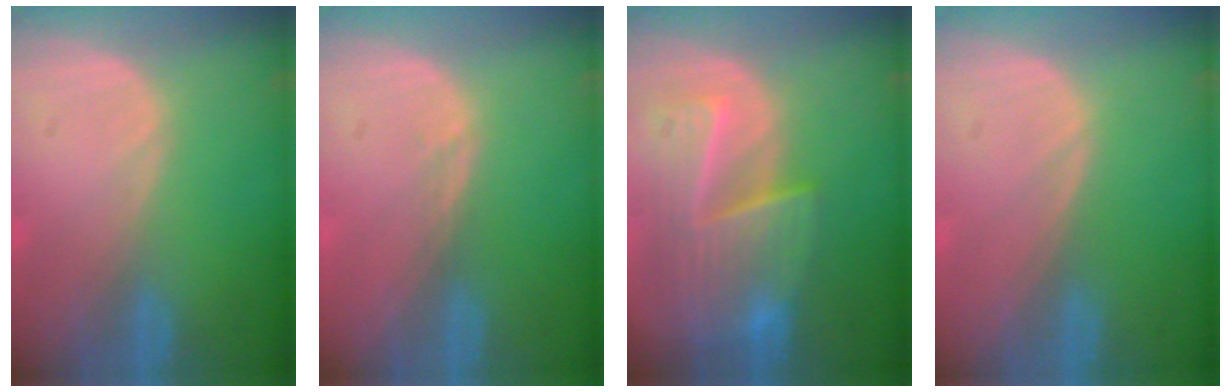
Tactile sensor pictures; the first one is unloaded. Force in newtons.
{"total": 0.8, "press": 0.6, "slide": 0.6}
{"total": 9.3, "press": 8.3, "slide": 4.3}
{"total": 0.0}